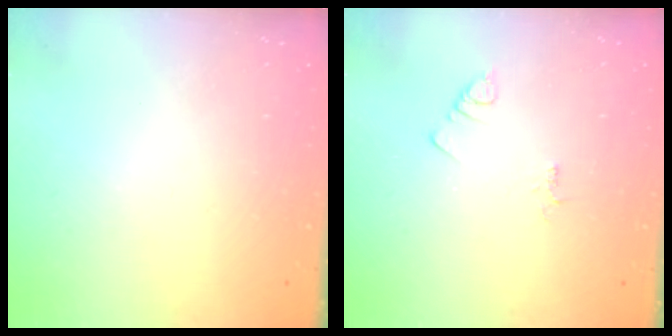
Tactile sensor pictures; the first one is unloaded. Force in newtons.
{"total": 1.9, "press": 1.9, "slide": 0.3}